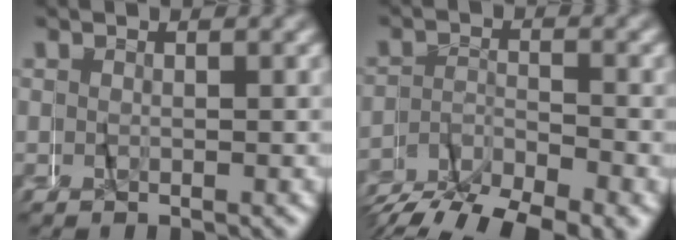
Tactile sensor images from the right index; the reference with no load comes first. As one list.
[{"total": 5.7, "force": [-5.1, 1.1, 2.3], "torque": [-0.025, 0.004, -0.094]}]